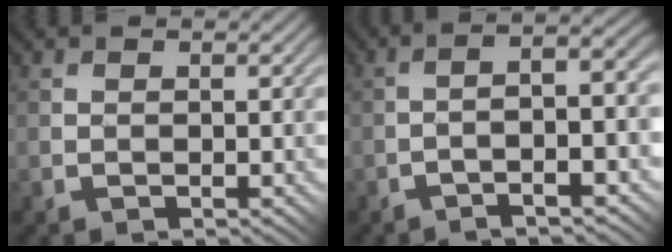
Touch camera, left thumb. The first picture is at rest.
{"total": 7.2, "force": [-1.9, 1.1, 6.8], "torque": [-0.098, 0.021, -0.032]}